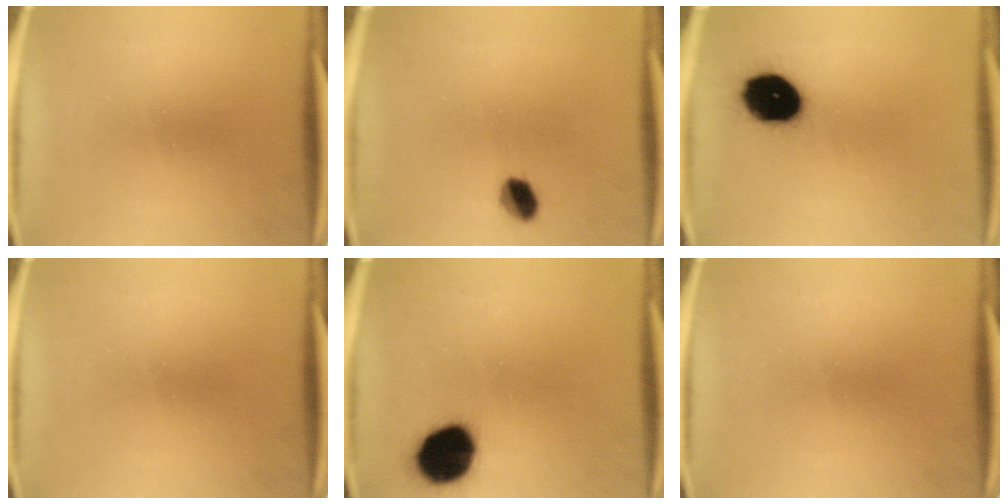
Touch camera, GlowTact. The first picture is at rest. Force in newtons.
{"total": 4.6}
{"total": 14.3}
{"total": 0.0}
{"total": 14.1}
{"total": 0.0}